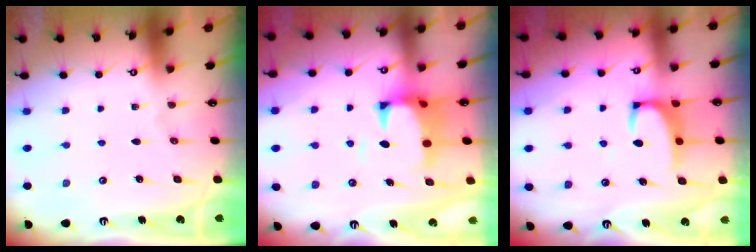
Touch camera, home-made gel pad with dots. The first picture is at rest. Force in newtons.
{"total": 2.6, "press": 2.3, "slide": 1.1}
{"total": 3.3, "press": 3.3, "slide": 0.7}